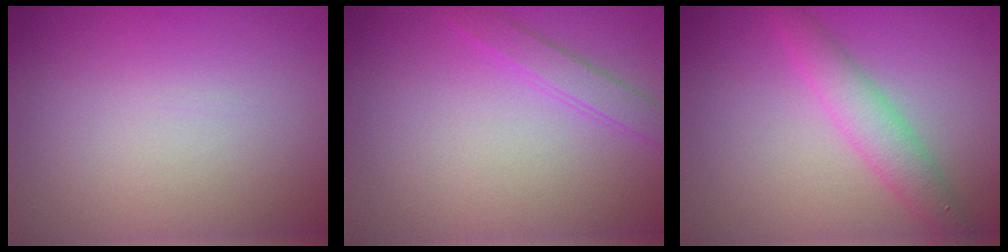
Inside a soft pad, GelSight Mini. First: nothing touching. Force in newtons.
{"total": 1.6, "press": 1.6, "slide": 0.0}
{"total": 2.9, "press": 2.9, "slide": 0.0}